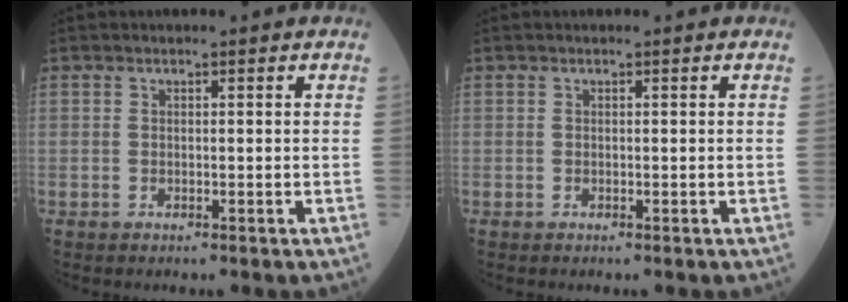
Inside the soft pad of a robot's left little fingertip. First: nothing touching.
{"total": 0.0}